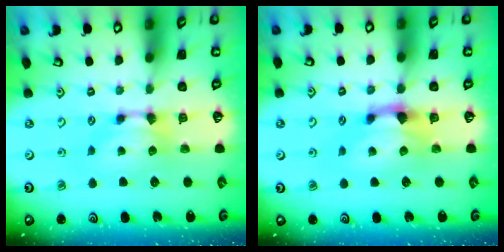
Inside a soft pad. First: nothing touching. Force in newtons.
{"total": 1.9, "press": 1.4, "slide": 1.3}